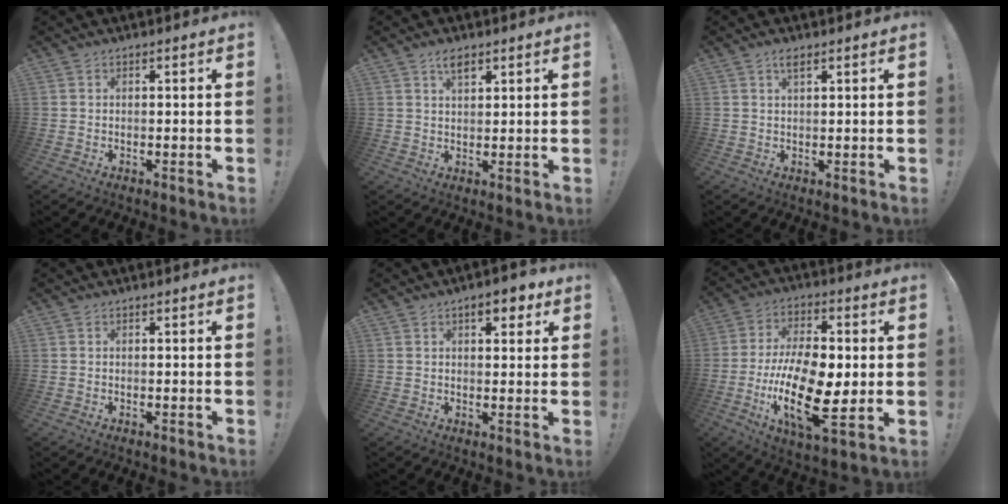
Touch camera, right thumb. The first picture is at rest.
{"total": 4.4, "force": [2.8, 2.0, 2.7], "torque": [-0.038, -0.012, 0.047]}
{"total": 2.6, "force": [1.6, 0.8, 1.9], "torque": [-0.028, -0.004, 0.025]}
{"total": 0.0}
{"total": 5.9, "force": [3.3, 2.7, 4.1], "torque": [-0.037, -0.012, 0.050]}
{"total": 21.9, "force": [-3.5, 9.9, 19.2], "torque": [-0.366, -0.002, -0.057]}